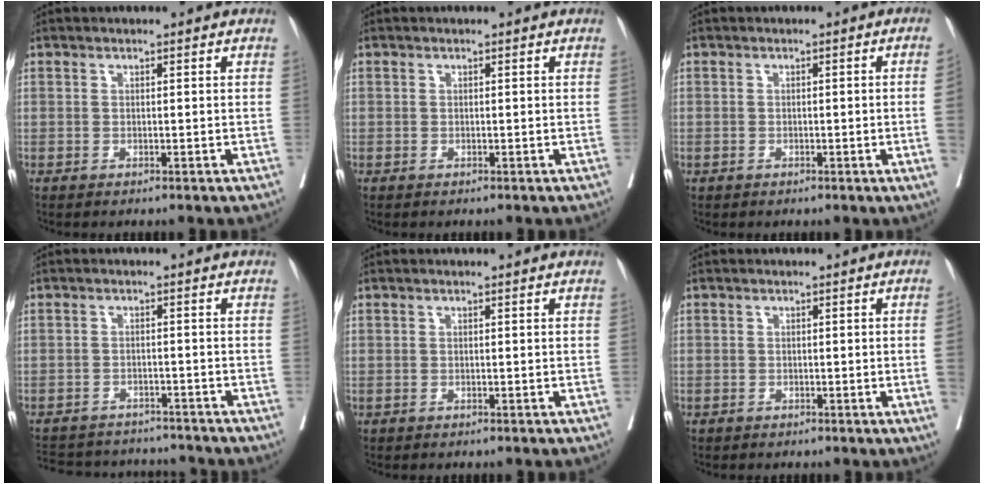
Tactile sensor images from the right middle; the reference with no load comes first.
{"total": 0.0}
{"total": 2.6, "force": [-0.4, -0.5, 2.5], "torque": [-0.036, 0.005, 0.001]}
{"total": 12.8, "force": [-11.8, 3.7, 3.1], "torque": [-0.067, 0.013, -0.154]}
{"total": 0.0}
{"total": 1.4, "force": [-0.3, -0.1, 1.4], "torque": [-0.021, 0.003, -0.003]}